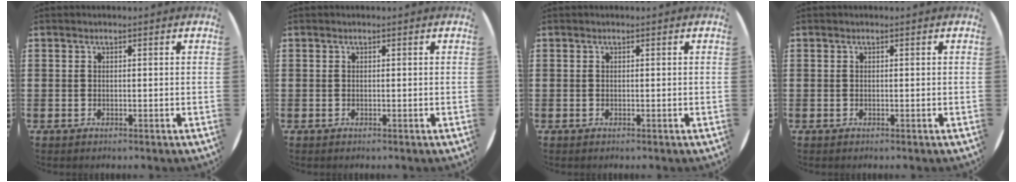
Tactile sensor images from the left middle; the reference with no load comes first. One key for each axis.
{"total": 0.0}
{"total": 0.0}
{"total": 0.0}